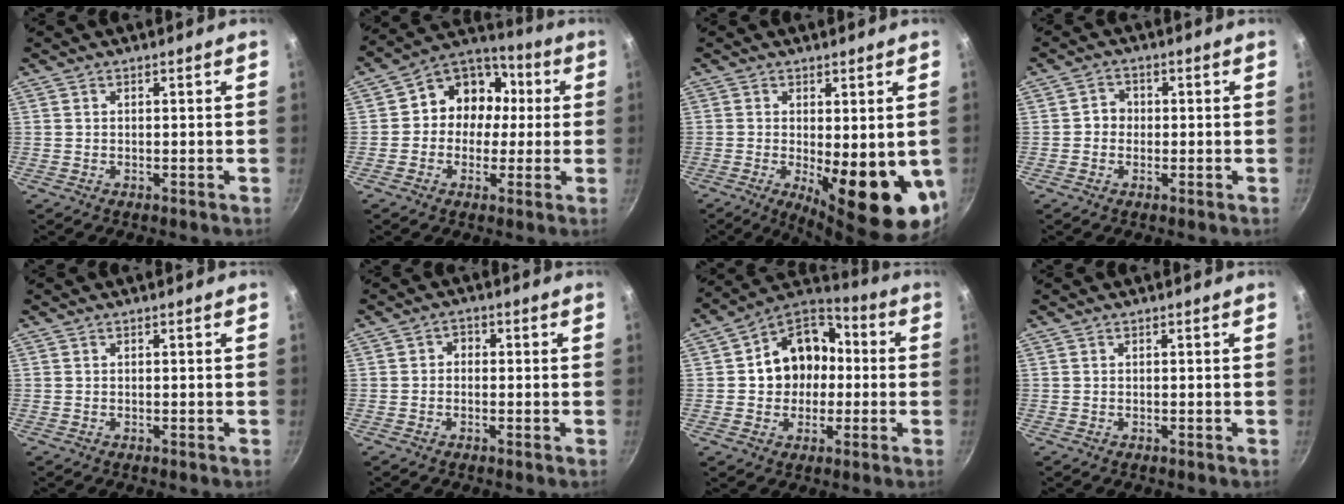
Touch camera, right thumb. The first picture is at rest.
{"total": 12.4, "force": [0.7, 10.8, 6.0], "torque": [-0.043, 0.032, -0.012]}
{"total": 15.0, "force": [-2.4, 5.1, 13.9], "torque": [-0.164, -0.025, -0.018]}
{"total": 2.9, "force": [-0.3, 2.6, 1.1], "torque": [0.000, 0.010, -0.011]}
{"total": 0.0}
{"total": 2.0, "force": [-0.3, 1.7, 1.0], "torque": [-0.008, 0.009, -0.011]}
{"total": 14.1, "force": [0.1, 11.7, 7.9], "torque": [-0.083, 0.034, -0.012]}
{"total": 0.0}